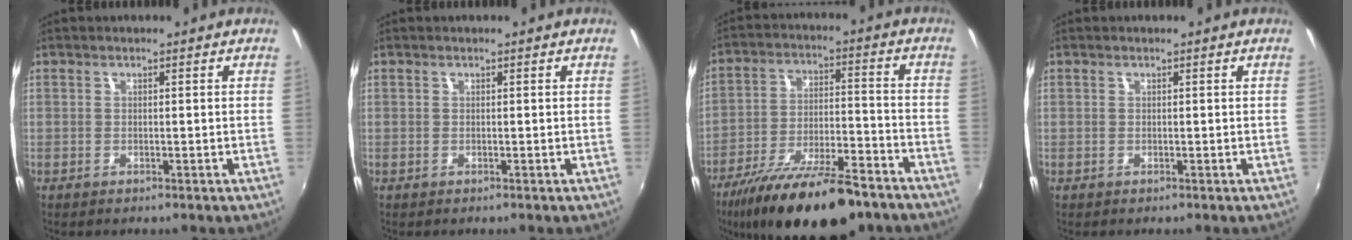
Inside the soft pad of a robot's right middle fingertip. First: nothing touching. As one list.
[{"total": 0.0}, {"total": 21.6, "force": [-16.3, 6.2, 12.7], "torque": [-0.231, -0.037, -0.253]}, {"total": 0.0}]